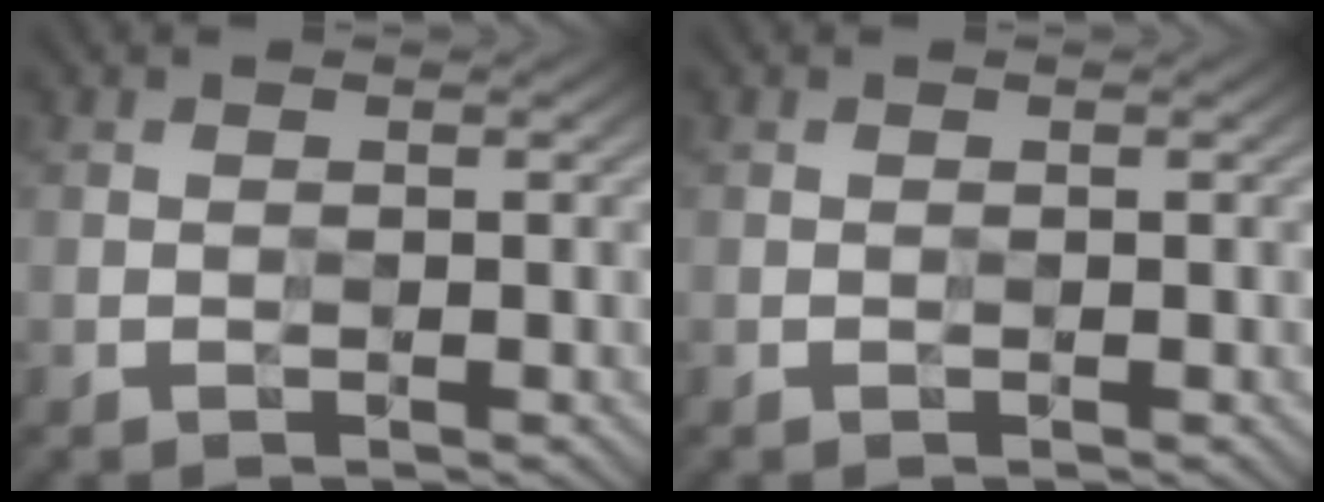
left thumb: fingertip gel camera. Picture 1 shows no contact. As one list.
[{"total": 0.0}]